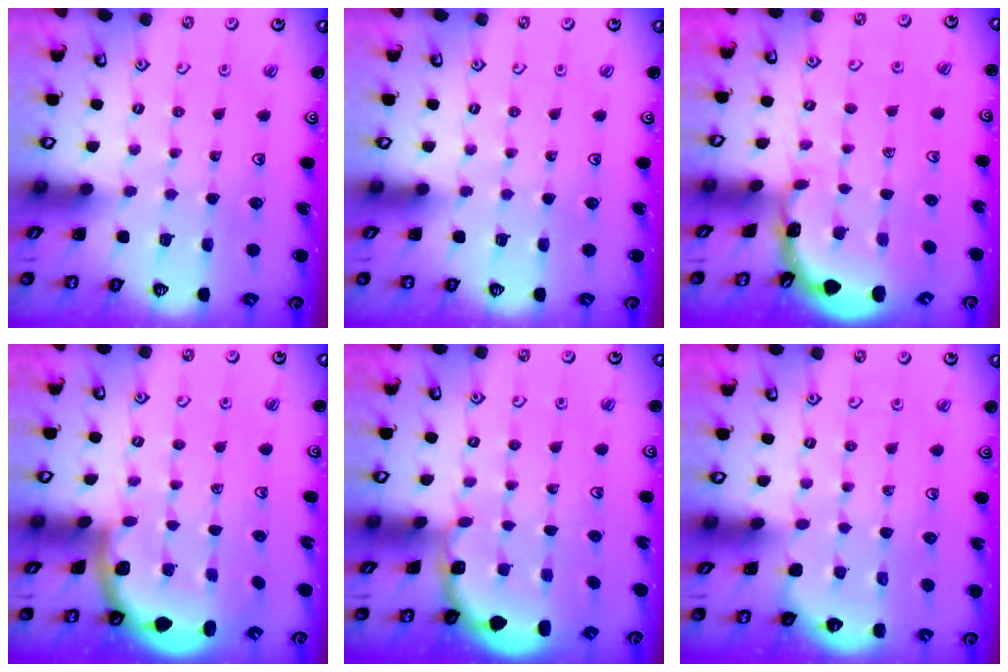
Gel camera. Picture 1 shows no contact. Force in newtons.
{"total": 0.0}
{"total": 1.8, "press": 1.8, "slide": 0.1}
{"total": 1.8, "press": 1.8, "slide": 0.1}
{"total": 1.8, "press": 1.6, "slide": 0.7}
{"total": 2.0, "press": 2.0, "slide": 0.1}